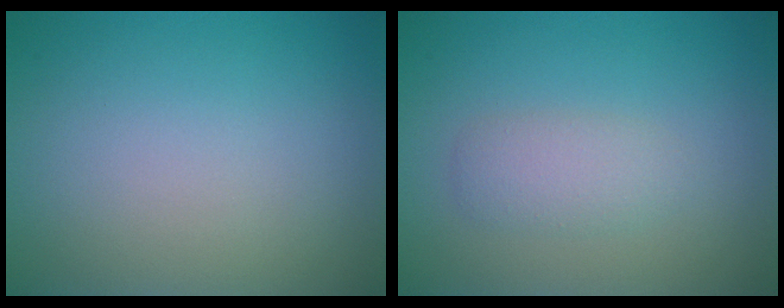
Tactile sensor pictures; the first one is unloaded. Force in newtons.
{"total": 2.0, "press": 2.0, "slide": 0.2}